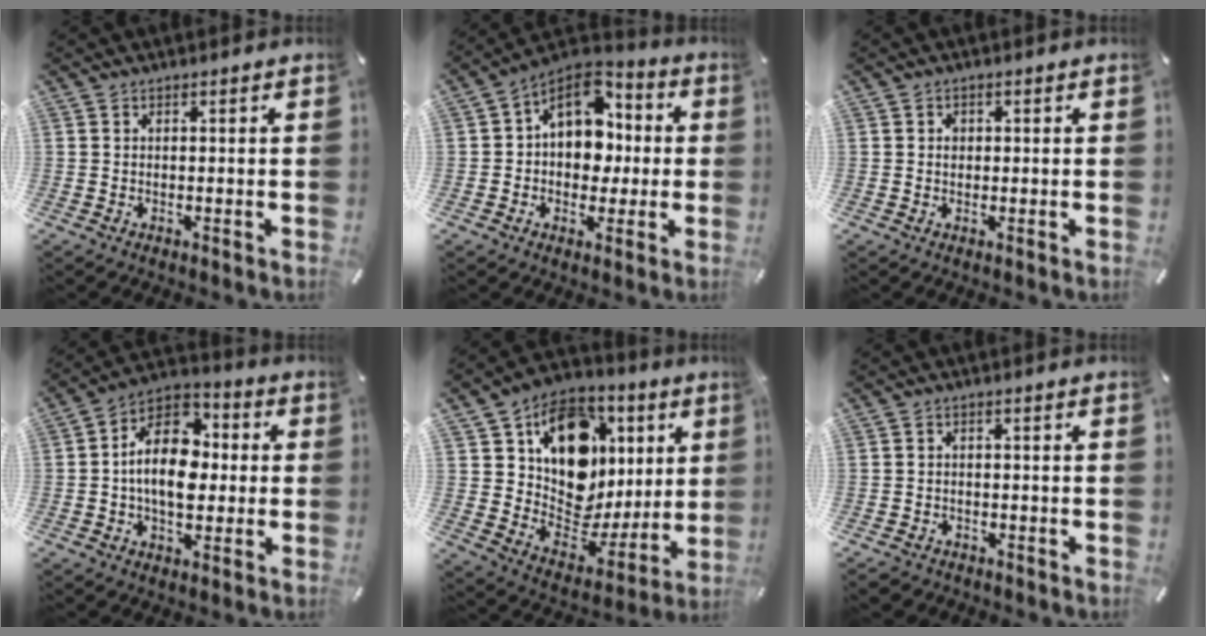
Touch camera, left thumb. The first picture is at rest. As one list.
[{"total": 12.3, "force": [2.4, 10.2, 6.5], "torque": [-0.103, -0.012, 0.045]}, {"total": 1.3, "force": [0.1, 1.2, 0.5], "torque": [-0.003, 0.001, -0.001]}, {"total": 14.6, "force": [-0.4, 10.2, 10.5], "torque": [-0.199, 0.009, -0.008]}, {"total": 17.8, "force": [6.9, 13.2, 9.8], "torque": [-0.154, -0.046, 0.128]}, {"total": 2.2, "force": [-1.6, 1.4, 0.5], "torque": [-0.016, 0.007, -0.037]}]